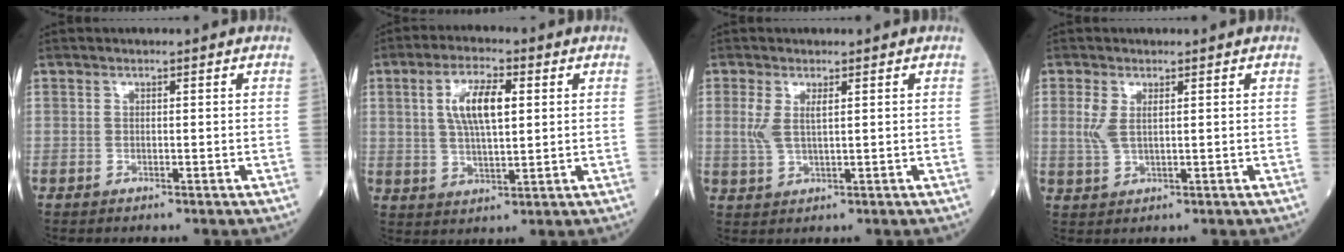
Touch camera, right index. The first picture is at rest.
{"total": 8.1, "force": [2.1, 2.3, 7.4], "torque": [-0.145, 0.009, 0.043]}
{"total": 3.3, "force": [1.0, 0.9, 3.0], "torque": [-0.074, 0.004, 0.028]}
{"total": 3.0, "force": [0.9, 1.1, 2.6], "torque": [-0.068, 0.003, 0.027]}